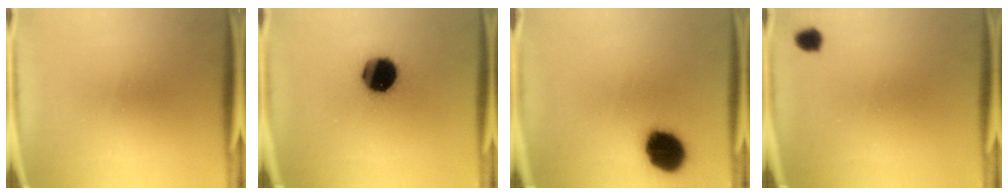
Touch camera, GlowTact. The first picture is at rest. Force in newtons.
{"total": 16.0}
{"total": 11.9}
{"total": 3.9}